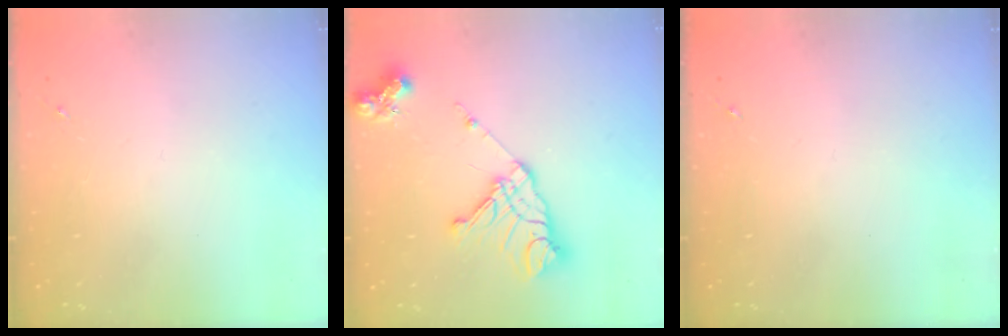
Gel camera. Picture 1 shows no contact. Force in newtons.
{"total": 18.6, "press": 18.5, "slide": 2.1}
{"total": 0.0}